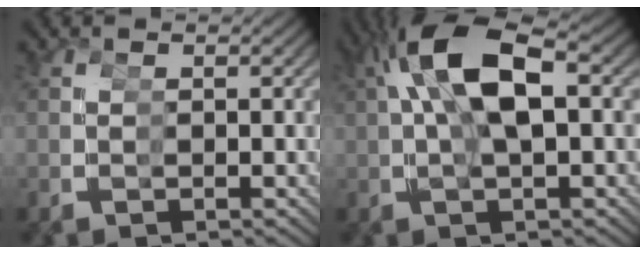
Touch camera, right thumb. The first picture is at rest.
{"total": 7.9, "force": [1.4, 3.7, 6.8], "torque": [-0.151, 0.007, 0.029]}